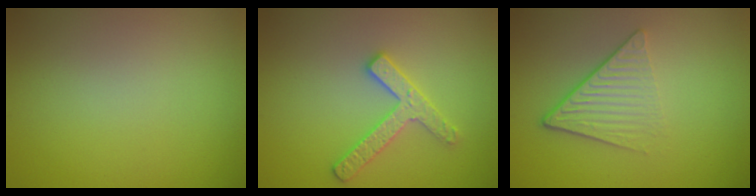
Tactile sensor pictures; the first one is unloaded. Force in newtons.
{"total": 2.6, "press": 2.6, "slide": 0.4}
{"total": 4.5, "press": 2.8, "slide": 3.5}